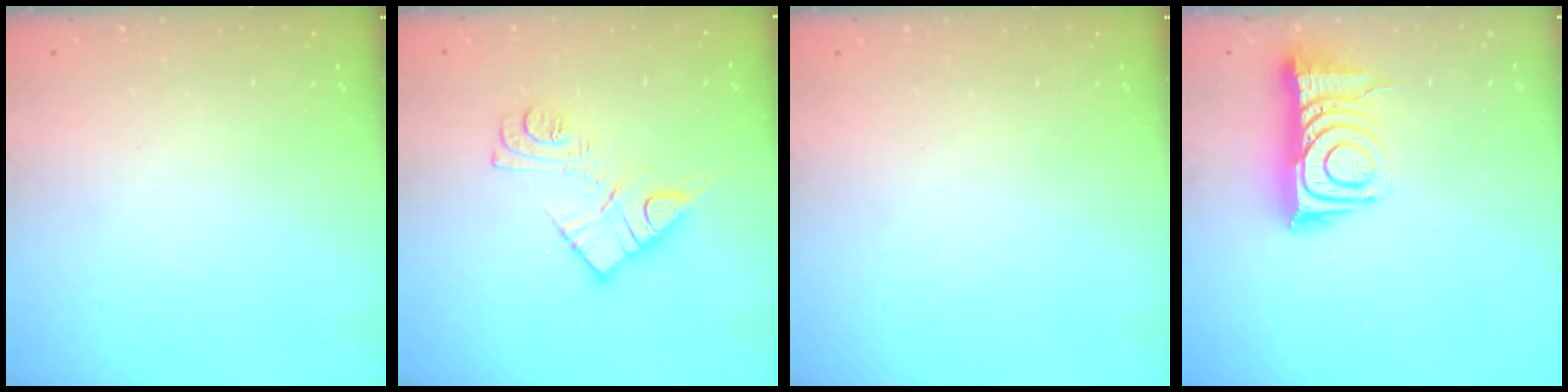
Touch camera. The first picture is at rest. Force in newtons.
{"total": 11.5, "press": 11.5, "slide": 0.6}
{"total": 0.0}
{"total": 11.4, "press": 11.3, "slide": 1.0}